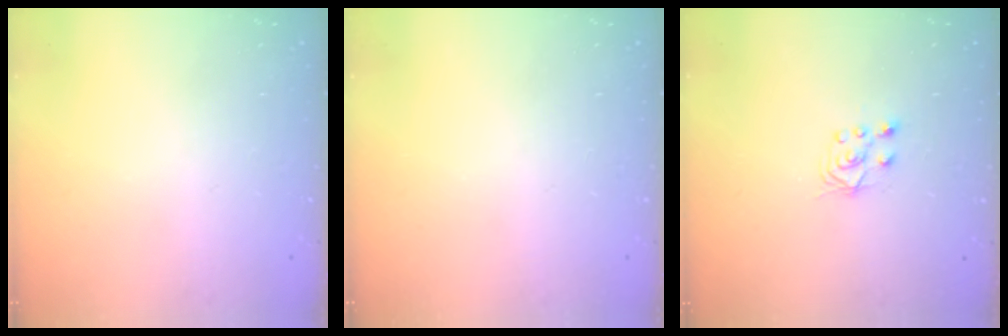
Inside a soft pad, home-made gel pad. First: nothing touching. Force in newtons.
{"total": 0.0}
{"total": 5.5, "press": 5.5, "slide": 0.4}